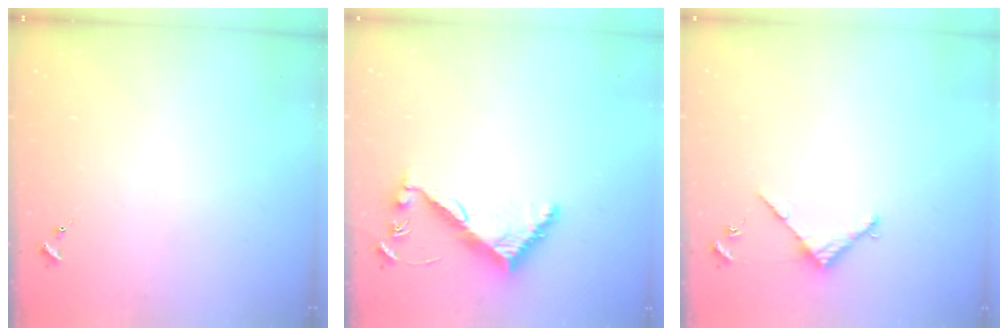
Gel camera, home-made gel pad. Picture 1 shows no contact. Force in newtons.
{"total": 7.5, "press": 7.4, "slide": 0.6}
{"total": 3.4, "press": 3.4, "slide": 0.4}